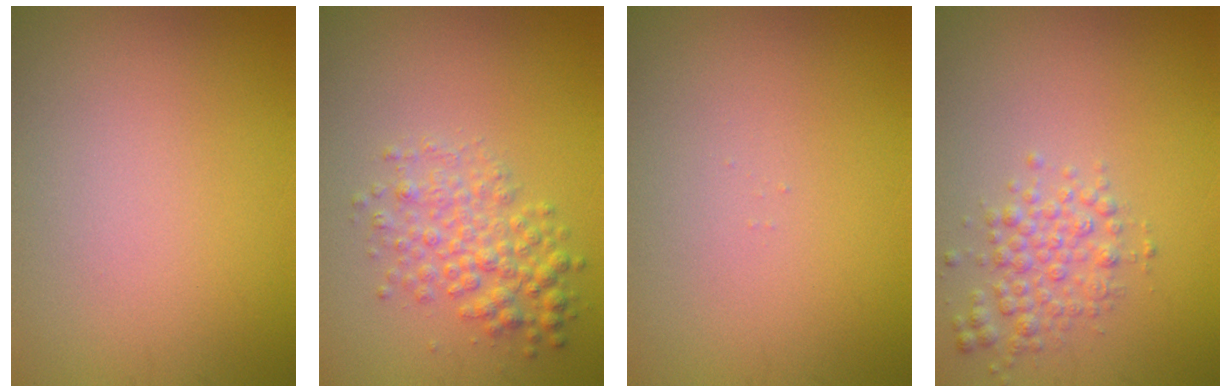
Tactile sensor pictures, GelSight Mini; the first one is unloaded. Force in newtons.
{"total": 3.4, "press": 3.4, "slide": 0.1}
{"total": 0.0}
{"total": 2.5, "press": 2.5, "slide": 0.0}